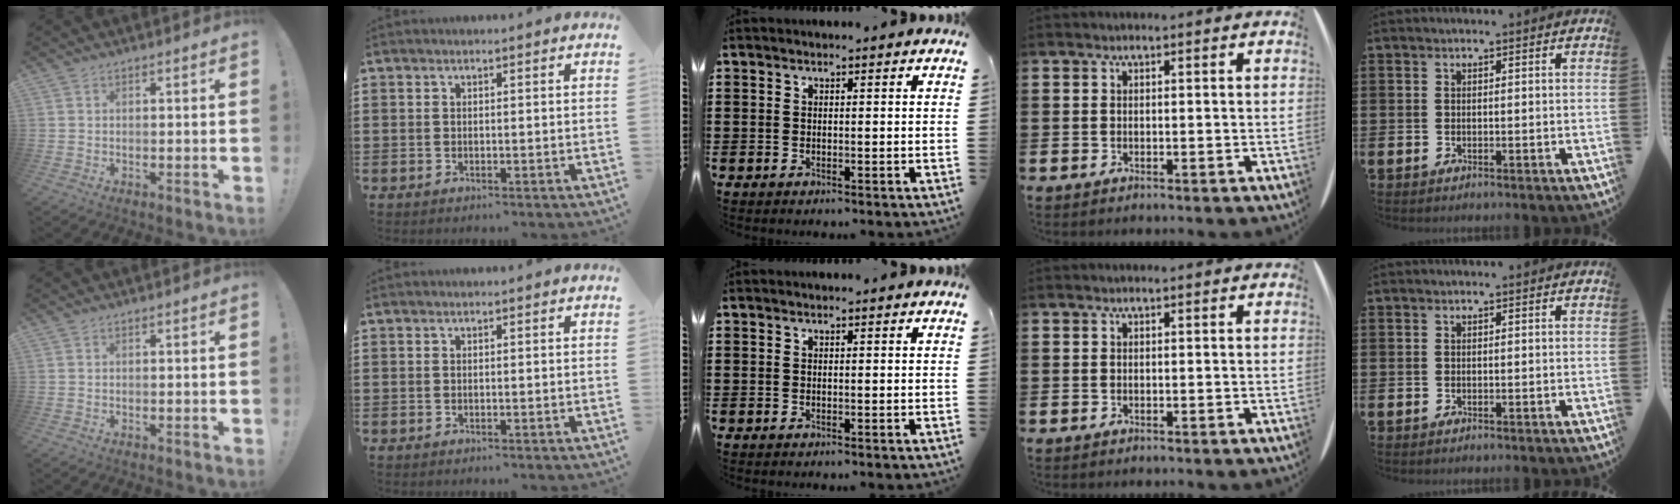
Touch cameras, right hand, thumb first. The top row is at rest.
{}